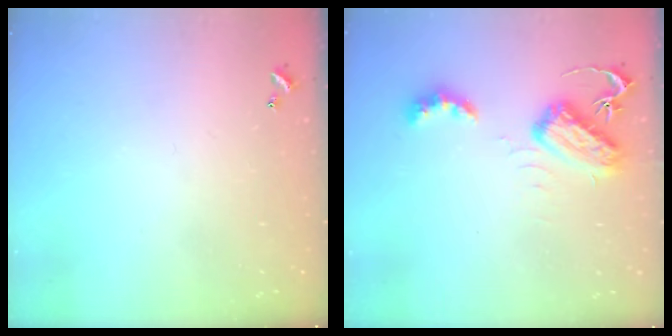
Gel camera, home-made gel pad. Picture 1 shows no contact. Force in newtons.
{"total": 6.7, "press": 6.7, "slide": 0.5}